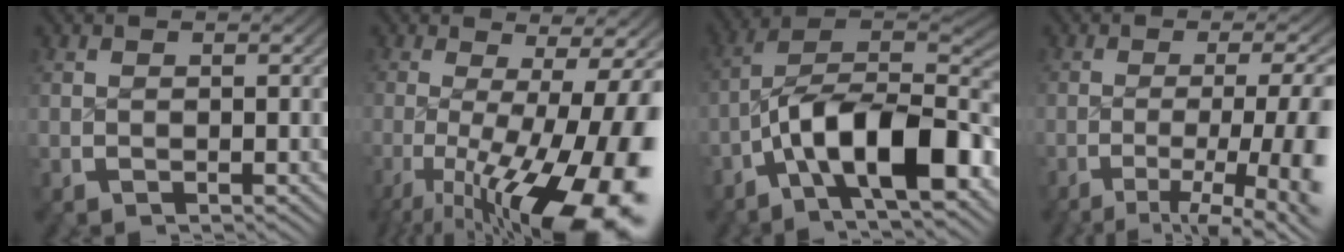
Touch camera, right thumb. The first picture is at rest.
{"total": 15.9, "force": [-3.9, 8.1, 13.1], "torque": [-0.209, -0.046, -0.029]}
{"total": 14.6, "force": [-2.9, 8.5, 11.5], "torque": [-0.200, -0.033, -0.044]}
{"total": 8.5, "force": [-3.2, 3.8, 6.9], "torque": [-0.112, -0.021, -0.042]}